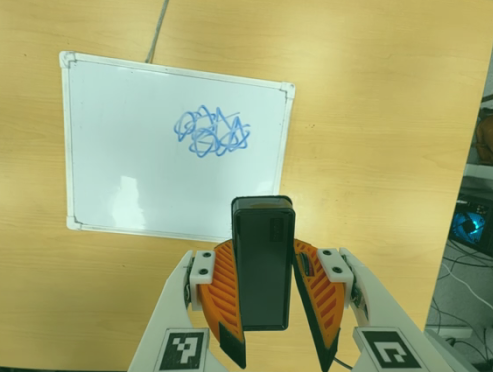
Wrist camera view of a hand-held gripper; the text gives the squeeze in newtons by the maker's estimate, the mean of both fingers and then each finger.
{"total": 7.5, "left": 7.2, "right": 7.8}